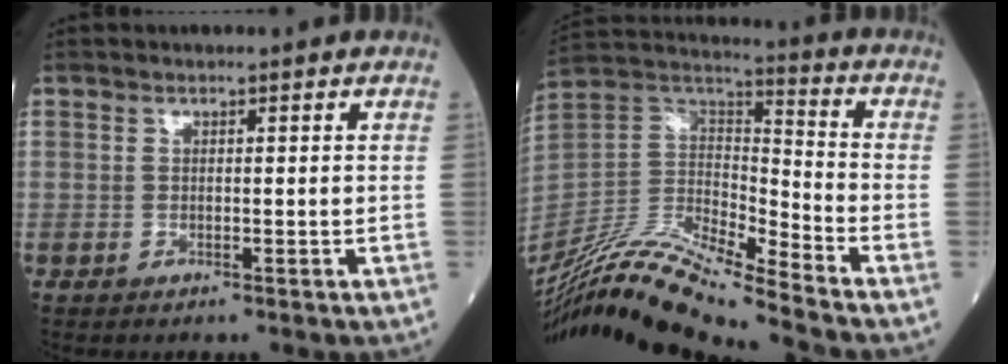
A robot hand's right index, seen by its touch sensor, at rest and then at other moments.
{"total": 17.8, "force": [-15.6, -0.2, 8.6], "torque": [-0.173, 0.015, -0.296]}